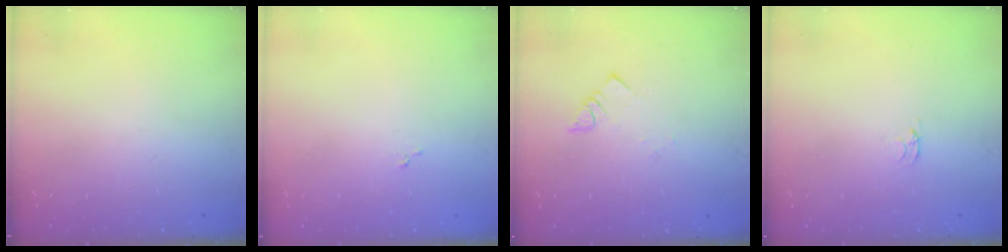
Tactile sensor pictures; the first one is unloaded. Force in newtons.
{"total": 3.5, "press": 3.5, "slide": 0.1}
{"total": 1.9, "press": 1.9, "slide": 0.1}
{"total": 2.1, "press": 2.0, "slide": 0.3}